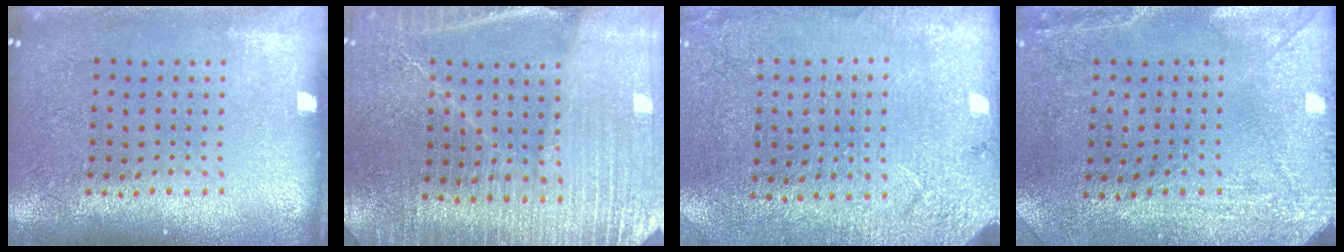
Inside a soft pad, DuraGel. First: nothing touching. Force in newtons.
{"total": 3.7, "press": 3.5, "slide": 1.0}
{"total": 2.6, "press": 2.5, "slide": 0.8}
{"total": 3.0, "press": 2.4, "slide": 1.8}